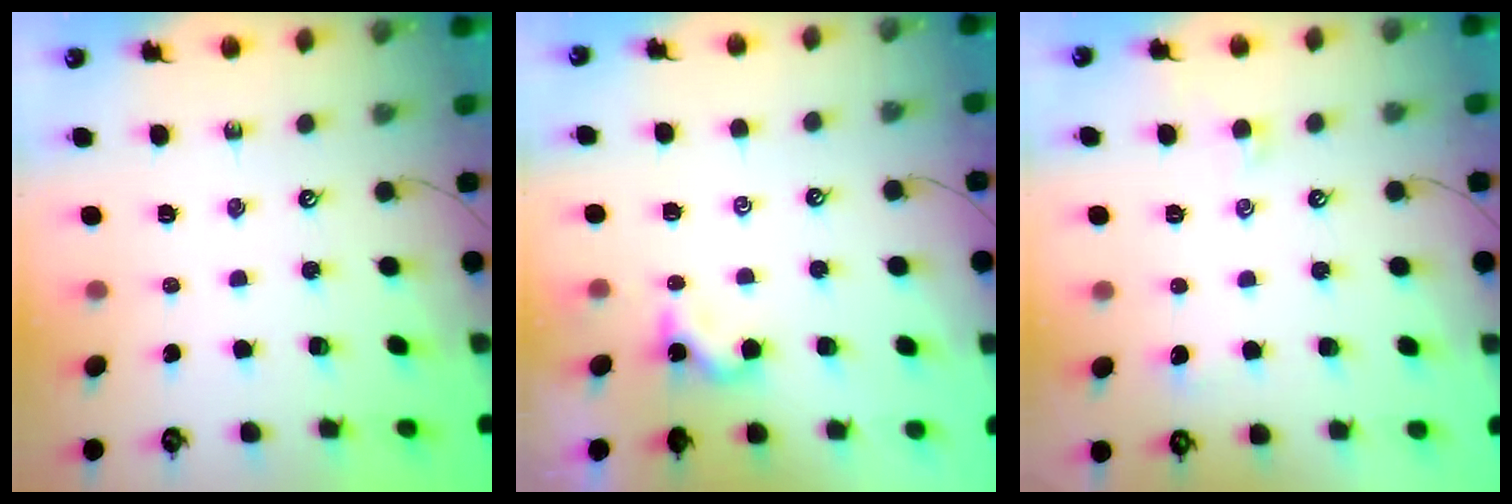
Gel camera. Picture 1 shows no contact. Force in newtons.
{"total": 1.2, "press": 1.1, "slide": 0.1}
{"total": 0.8, "press": 0.6, "slide": 0.6}